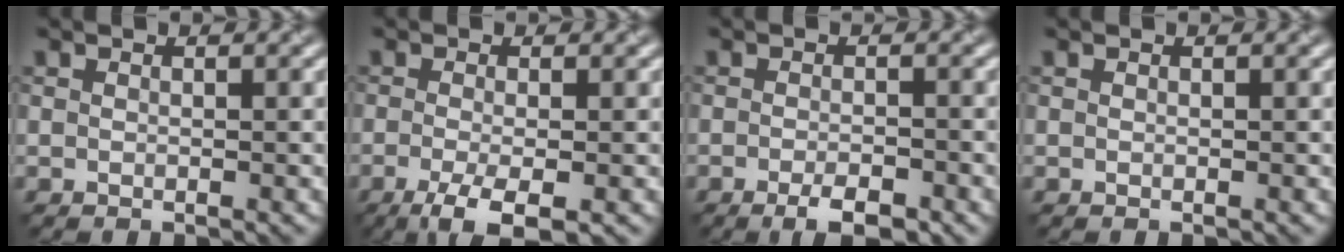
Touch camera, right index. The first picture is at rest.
{"total": 4.1, "force": [-2.0, 1.0, 3.4], "torque": [-0.065, -0.006, -0.042]}
{"total": 3.0, "force": [-1.8, 0.9, 2.3], "torque": [-0.039, -0.003, -0.031]}
{"total": 0.0}